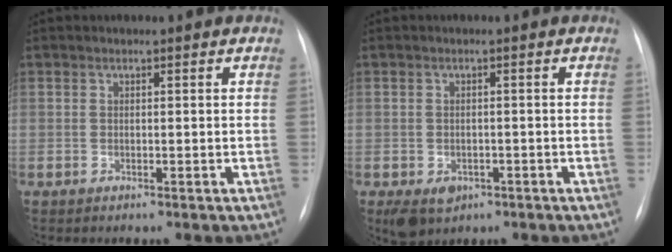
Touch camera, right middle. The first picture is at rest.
{"total": 5.2, "force": [-2.6, 3.8, 2.2], "torque": [-0.039, -0.003, -0.029]}